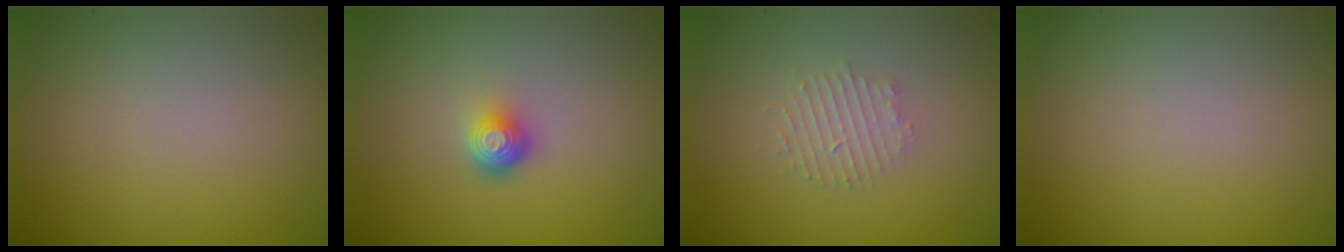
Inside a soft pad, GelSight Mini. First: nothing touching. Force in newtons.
{"total": 2.3, "press": 1.5, "slide": 1.8}
{"total": 1.8, "press": 1.7, "slide": 0.4}
{"total": 0.0}